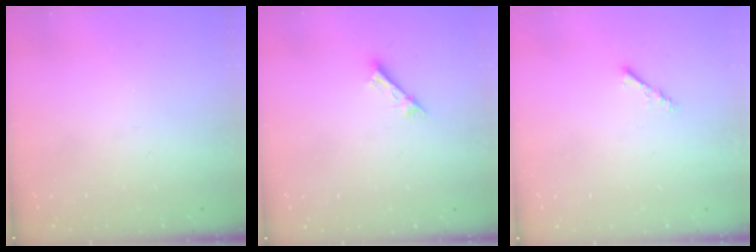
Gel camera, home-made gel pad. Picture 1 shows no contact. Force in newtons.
{"total": 2.6, "press": 2.6, "slide": 0.1}
{"total": 1.9, "press": 1.9, "slide": 0.4}